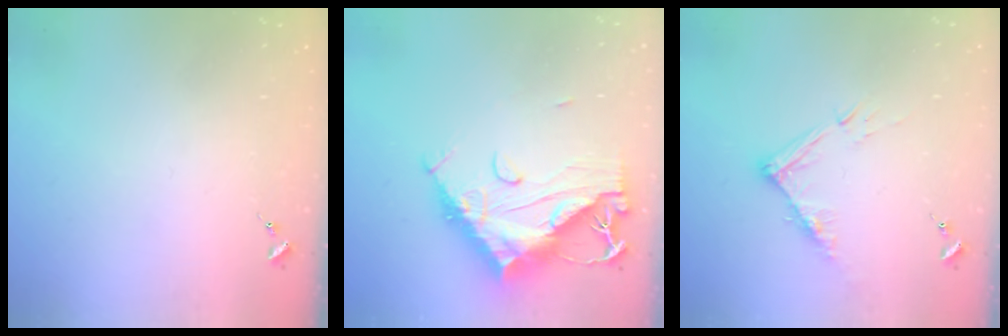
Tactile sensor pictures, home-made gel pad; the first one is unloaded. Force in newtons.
{"total": 17.4, "press": 17.3, "slide": 1.6}
{"total": 10.5, "press": 10.5, "slide": 0.8}